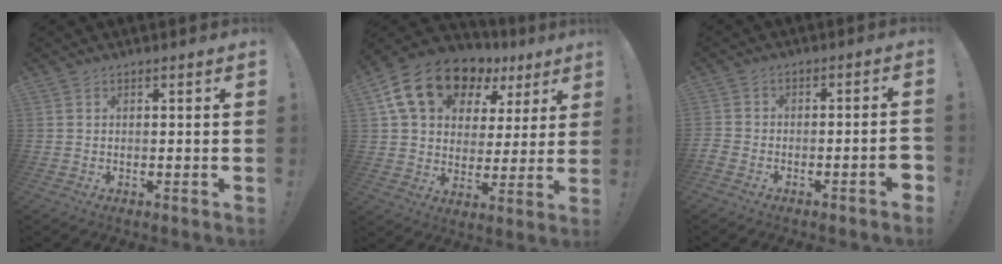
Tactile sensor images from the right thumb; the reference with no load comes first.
{"total": 18.7, "force": [10.3, 12.0, 10.0], "torque": [-0.162, -0.049, 0.193]}
{"total": 5.3, "force": [-3.4, 1.5, 3.9], "torque": [-0.059, 0.013, -0.056]}